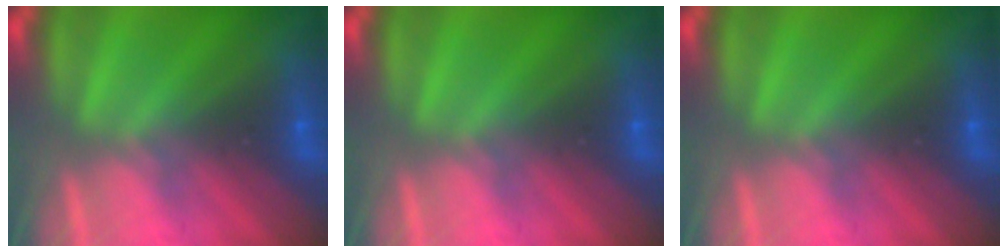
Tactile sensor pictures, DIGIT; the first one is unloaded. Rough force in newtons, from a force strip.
{"total": 0.0}
{"total": 0.0}